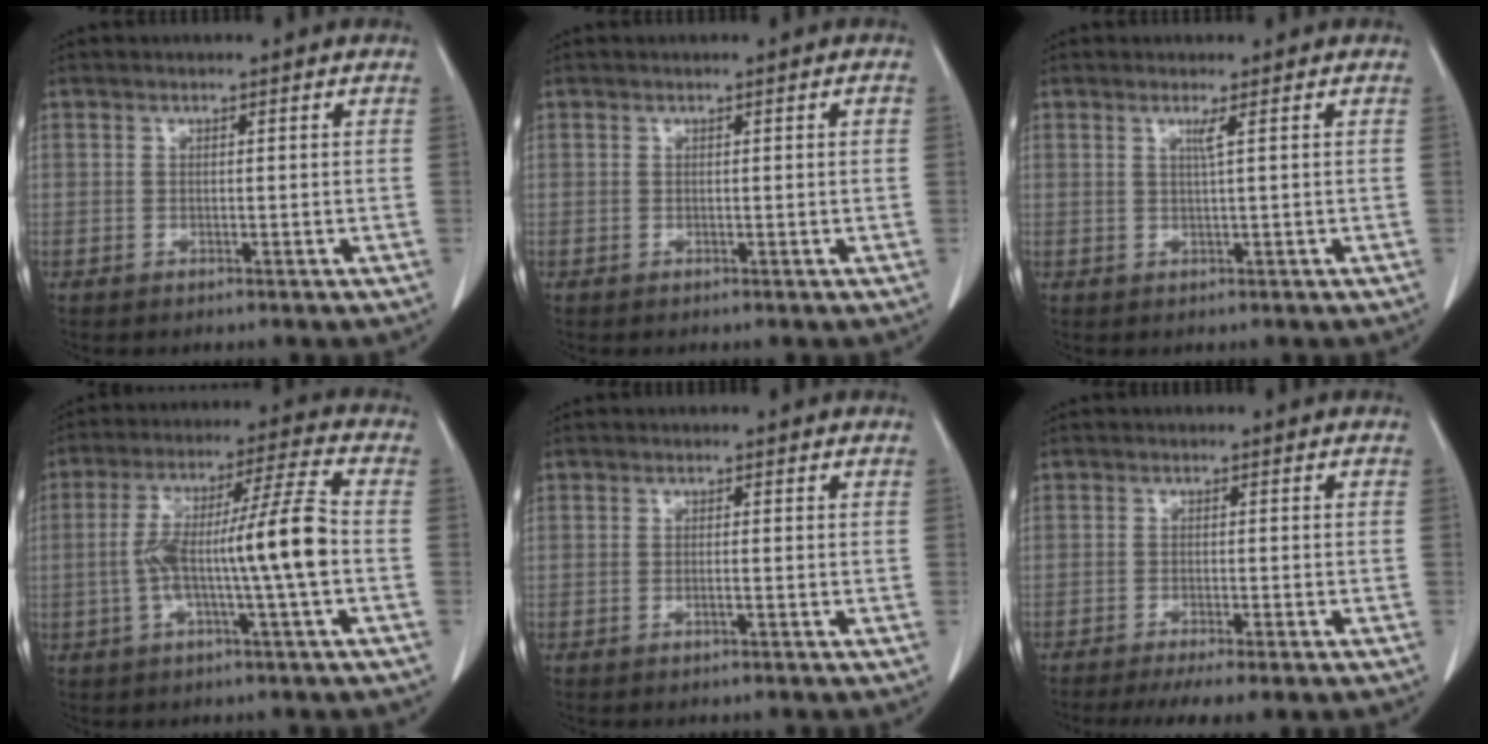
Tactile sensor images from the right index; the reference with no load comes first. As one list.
[{"total": 0.6, "force": [0.1, 0.1, 0.6], "torque": [-0.011, 0.000, 0.002]}, {"total": 1.3, "force": [0.5, -0.5, 1.1], "torque": [-0.026, -0.004, 0.011]}, {"total": 12.2, "force": [-1.8, -0.2, 12.1], "torque": [-0.223, 0.020, -0.037]}, {"total": 0.9, "force": [-0.3, -0.1, 0.8], "torque": [-0.017, 0.000, -0.005]}, {"total": 7.1, "force": [-5.4, 0.7, 4.6], "torque": [-0.061, -0.013, -0.079]}]